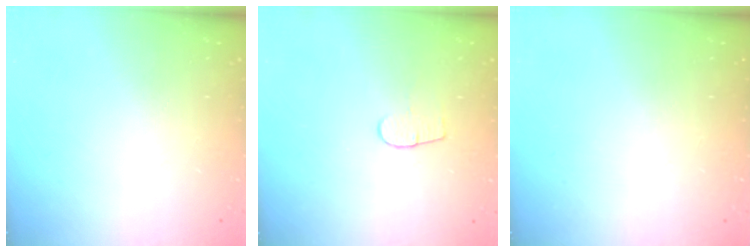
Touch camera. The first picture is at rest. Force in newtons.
{"total": 4.4, "press": 4.4, "slide": 0.3}
{"total": 0.0}